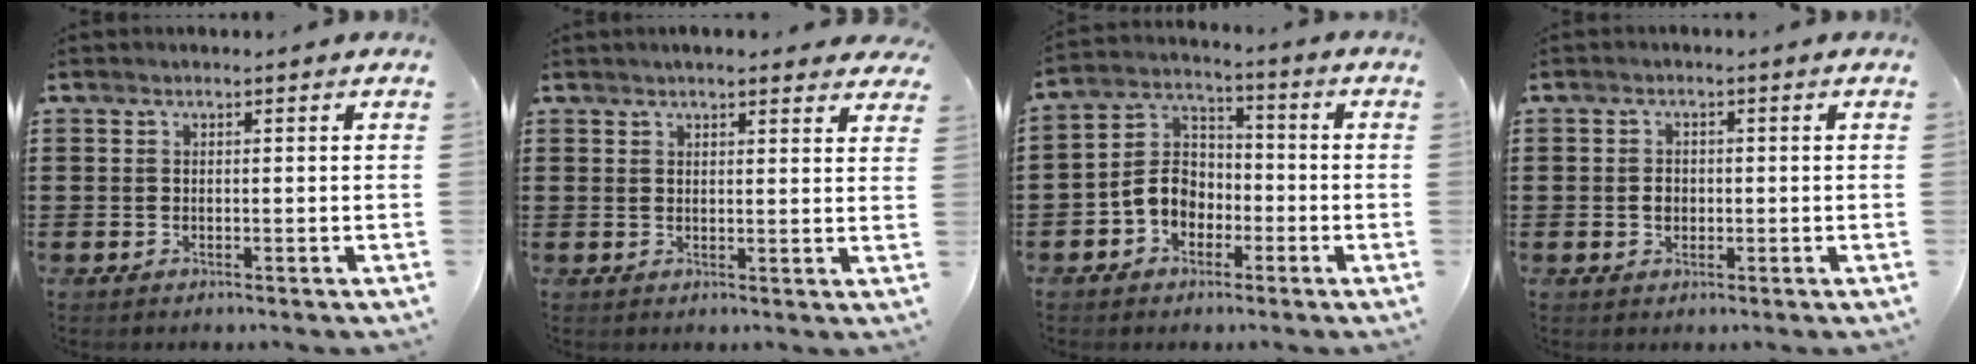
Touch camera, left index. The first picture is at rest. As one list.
[{"total": 3.1, "force": [2.9, 0.3, 1.2], "torque": [-0.022, -0.004, 0.052]}, {"total": 6.4, "force": [-2.8, 5.0, 2.9], "torque": [-0.083, 0.012, -0.062]}, {"total": 1.8, "force": [-0.2, 1.5, 1.0], "torque": [-0.024, 0.006, -0.007]}]